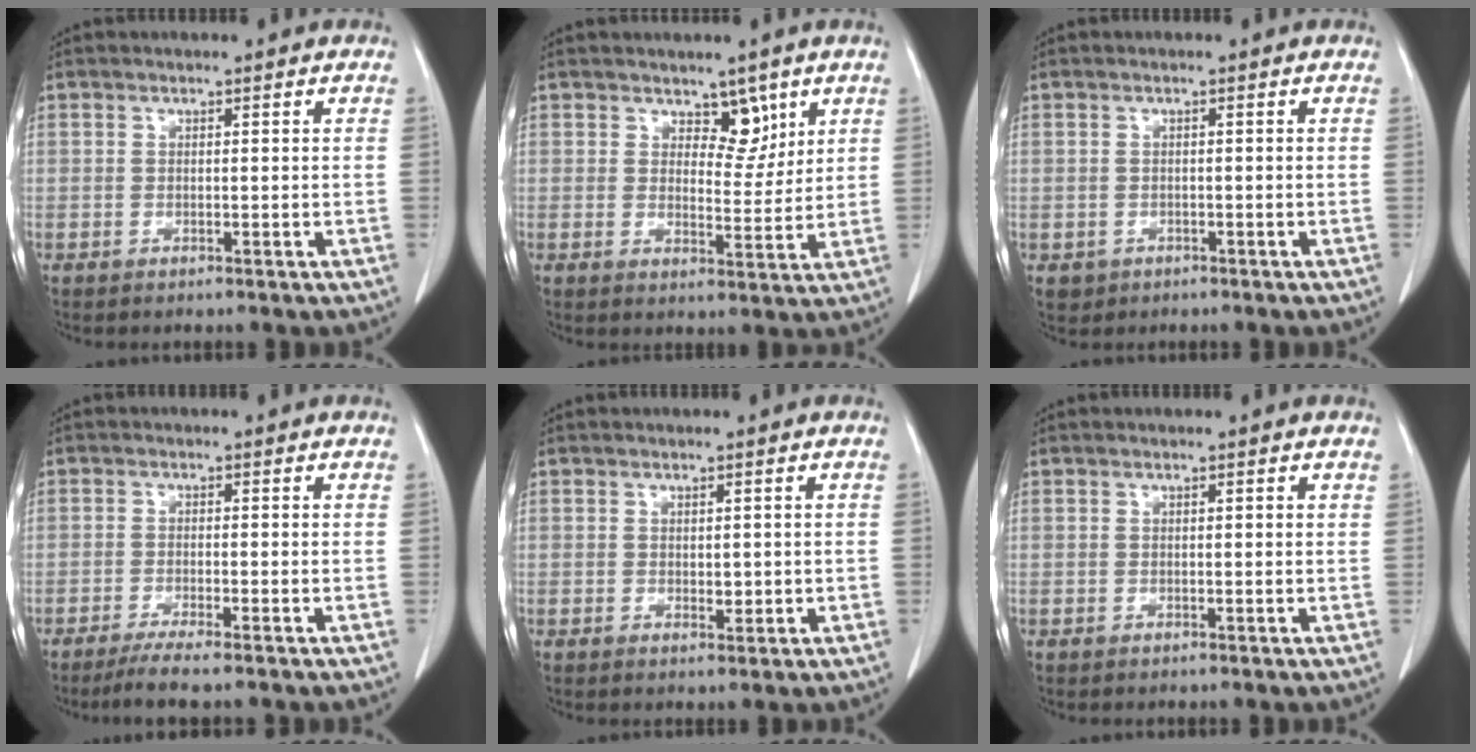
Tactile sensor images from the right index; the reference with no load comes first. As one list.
[{"total": 4.6, "force": [2.9, 2.4, 2.5], "torque": [-0.024, -0.008, 0.045]}, {"total": 1.6, "force": [-0.7, 1.4, 0.2], "torque": [-0.004, 0.003, -0.003]}, {"total": 4.2, "force": [-3.3, -0.6, 2.6], "torque": [-0.046, -0.010, -0.061]}, {"total": 1.6, "force": [0.0, 1.0, 1.3], "torque": [-0.017, -0.001, 0.005]}, {"total": 0.5, "force": [0.2, 0.0, 0.5], "torque": [-0.010, 0.000, 0.002]}]